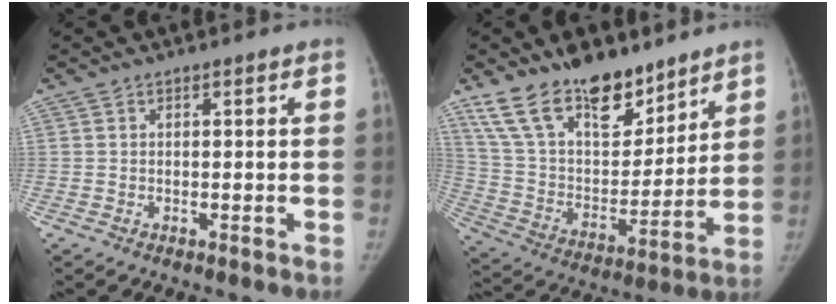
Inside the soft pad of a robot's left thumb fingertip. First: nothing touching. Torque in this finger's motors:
{"motor_torque": [3.21, 1.29, 1.08, -1.69, 0.47]}